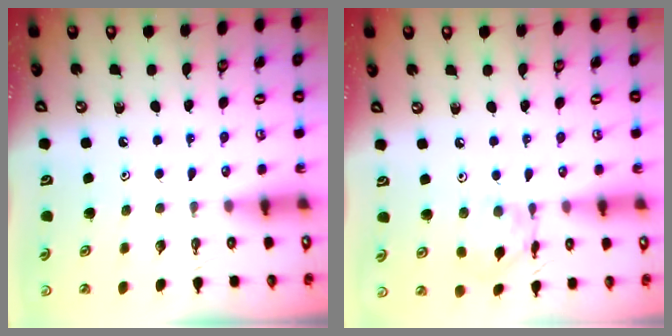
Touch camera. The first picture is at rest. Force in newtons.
{"total": 9.0, "press": 9.0, "slide": 0.8}